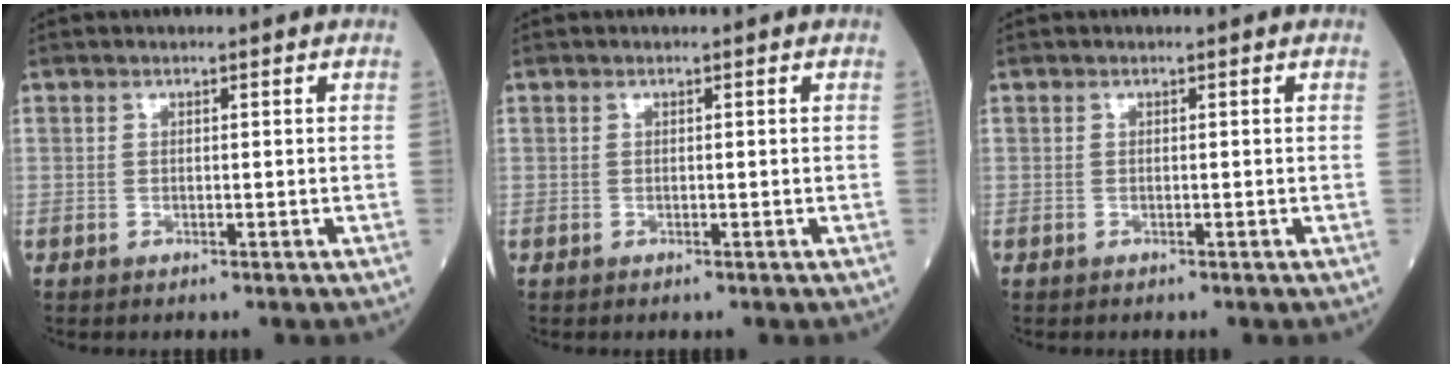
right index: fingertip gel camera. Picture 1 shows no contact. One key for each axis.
{"total": 0.0}
{"total": 0.0}